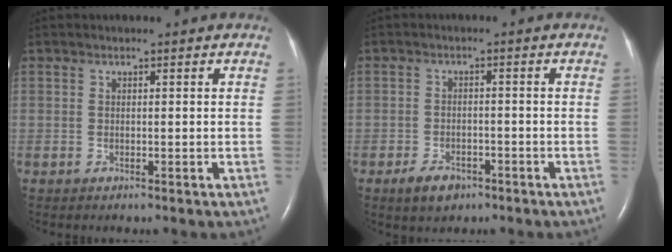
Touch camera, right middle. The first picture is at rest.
{"total": 4.0, "force": [-2.6, 2.2, 2.0], "torque": [-0.043, -0.001, -0.036]}